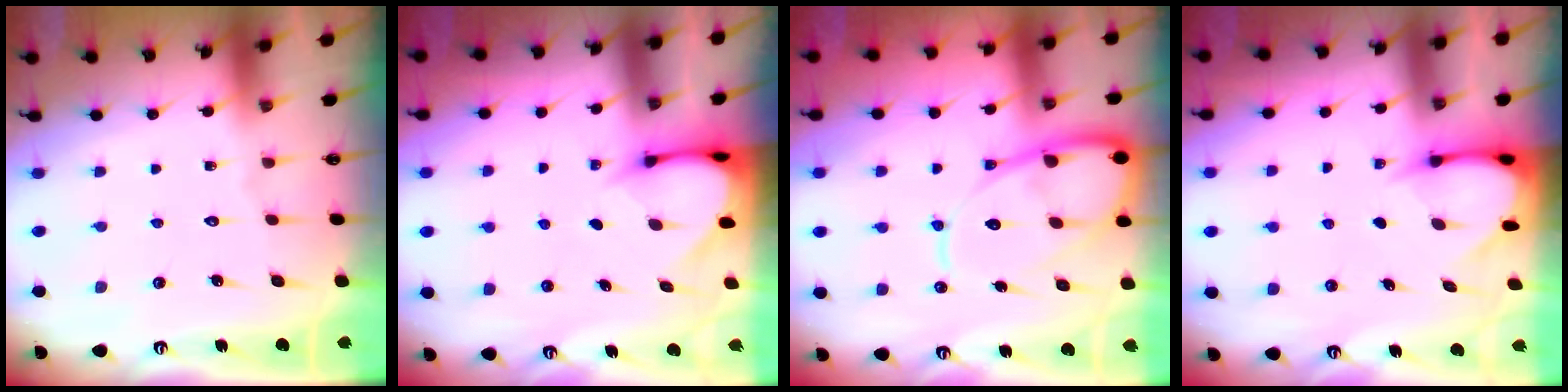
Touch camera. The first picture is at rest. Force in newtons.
{"total": 3.5, "press": 3.5, "slide": 0.2}
{"total": 14.8, "press": 14.7, "slide": 1.5}
{"total": 3.8, "press": 3.8, "slide": 0.4}